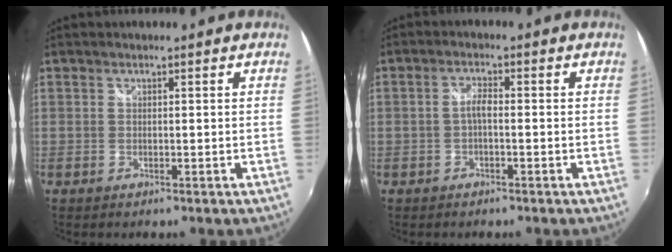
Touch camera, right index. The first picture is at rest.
{"total": 2.1, "force": [-0.7, 0.5, 1.9], "torque": [-0.040, 0.007, -0.014]}